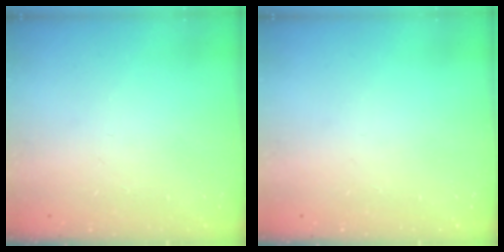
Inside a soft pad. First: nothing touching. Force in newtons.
{"total": 0.0}